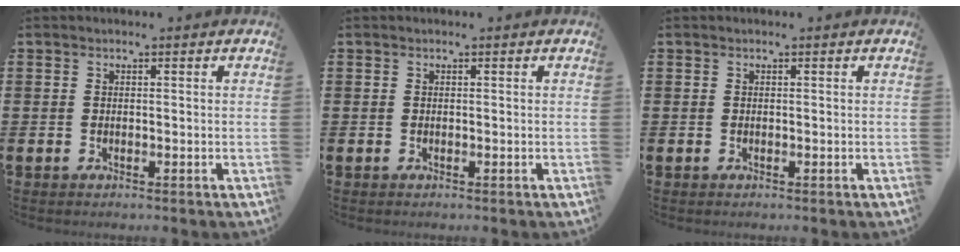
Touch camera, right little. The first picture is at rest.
{"total": 0.0}
{"total": 0.0}